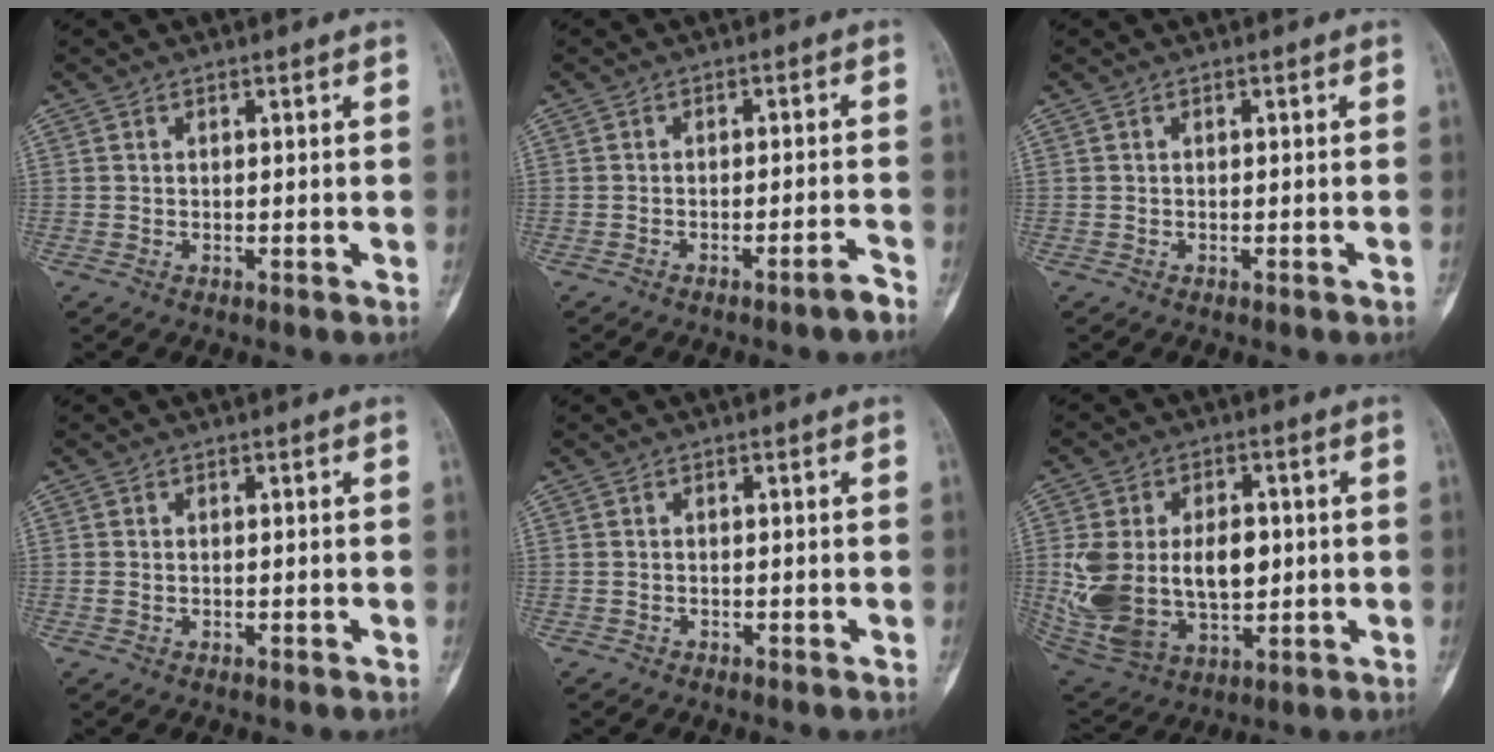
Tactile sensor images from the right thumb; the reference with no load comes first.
{"total": 2.8, "force": [-2.2, -0.1, 1.7], "torque": [-0.027, 0.020, -0.032]}
{"total": 0.8, "force": [-0.5, 0.0, 0.6], "torque": [-0.010, 0.004, -0.005]}
{"total": 0.8, "force": [0.0, 0.6, 0.5], "torque": [-0.015, 0.005, 0.004]}
{"total": 0.0}
{"total": 19.8, "force": [0.6, 12.7, 15.2], "torque": [-0.287, -0.005, 0.037]}